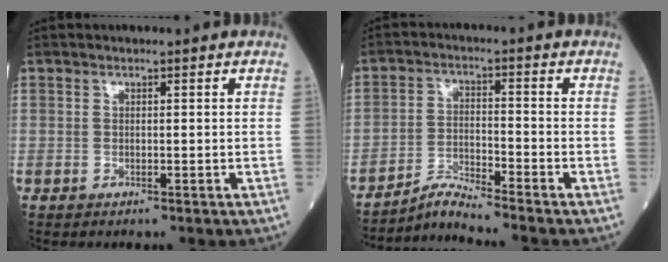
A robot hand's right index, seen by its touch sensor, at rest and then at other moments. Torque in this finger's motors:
{"motor_torque": [-0.18, -0.25, 0.05, -0.01]}